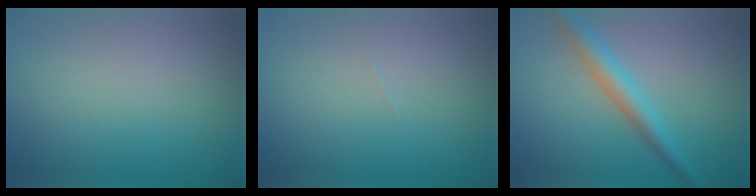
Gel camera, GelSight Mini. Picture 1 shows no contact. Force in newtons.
{"total": 0.0}
{"total": 3.5, "press": 3.5, "slide": 0.1}